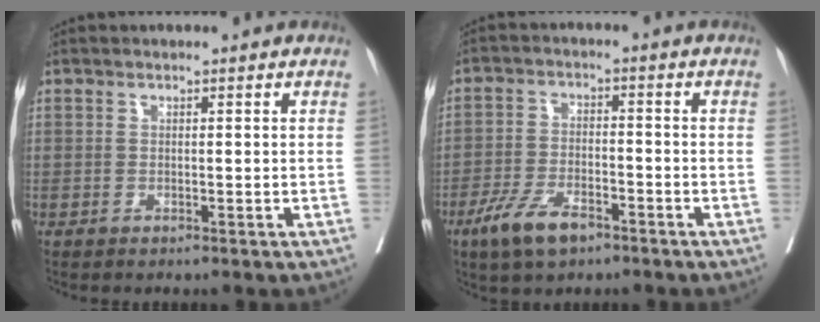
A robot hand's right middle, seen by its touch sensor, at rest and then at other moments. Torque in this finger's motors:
{"motor_torque": [0.77, -0.62, 0.14, 0.04]}